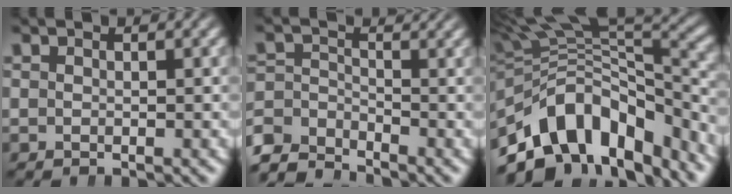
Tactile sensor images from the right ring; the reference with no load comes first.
{"total": 4.4, "force": [-3.2, 2.7, 1.4], "torque": [-0.033, -0.026, -0.054]}
{"total": 13.0, "force": [-3.7, 9.0, 8.7], "torque": [-0.167, -0.028, -0.045]}